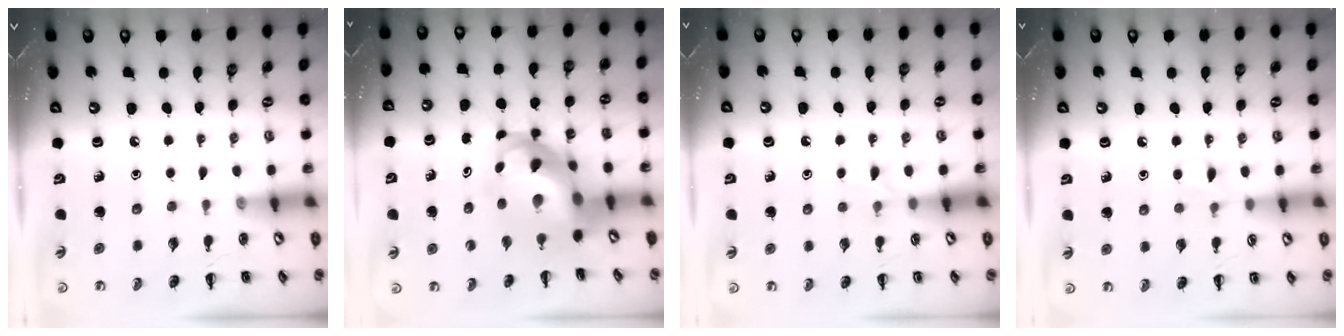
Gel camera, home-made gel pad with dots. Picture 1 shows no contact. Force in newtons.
{"total": 10.2, "press": 9.8, "slide": 3.0}
{"total": 5.8, "press": 5.5, "slide": 1.9}
{"total": 5.9, "press": 5.6, "slide": 2.0}